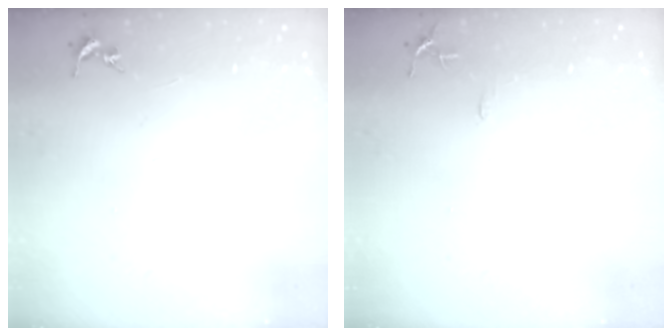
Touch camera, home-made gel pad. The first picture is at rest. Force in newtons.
{"total": 5.3, "press": 5.2, "slide": 0.6}